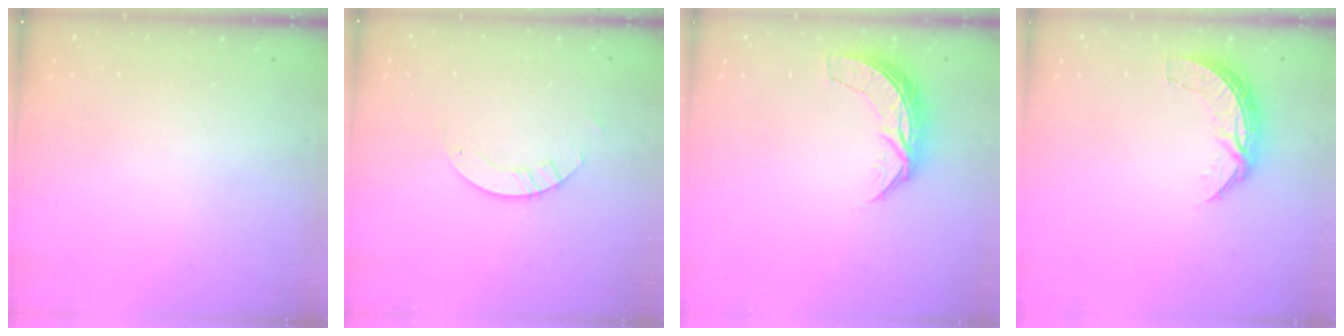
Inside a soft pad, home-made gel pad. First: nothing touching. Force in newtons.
{"total": 2.9, "press": 2.9, "slide": 0.3}
{"total": 7.4, "press": 7.3, "slide": 0.5}
{"total": 6.9, "press": 6.9, "slide": 0.6}